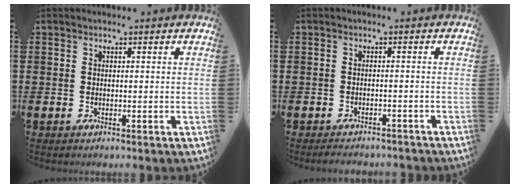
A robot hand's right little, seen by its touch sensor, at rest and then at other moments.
{"total": 1.5, "force": [-1.5, 0.1, 0.2], "torque": [-0.009, 0.002, -0.031]}